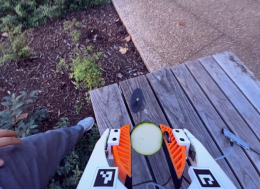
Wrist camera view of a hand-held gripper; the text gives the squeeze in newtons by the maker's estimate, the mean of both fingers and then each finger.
{"total": 9.8, "left": 9.4, "right": 10.2}